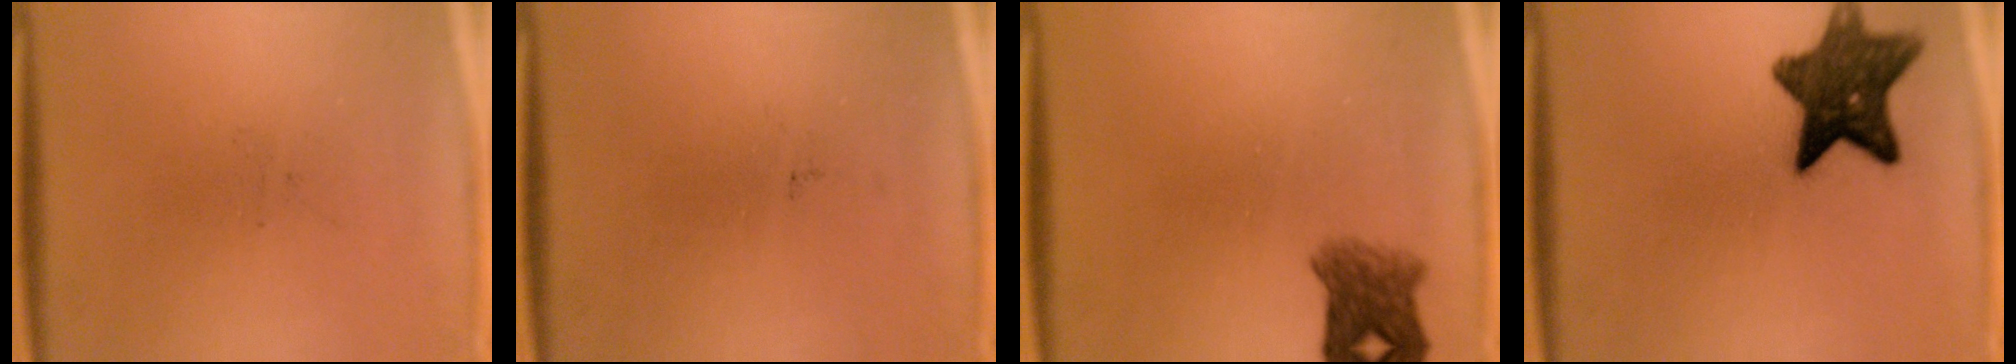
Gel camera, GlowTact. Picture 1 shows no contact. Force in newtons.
{"total": 0.0}
{"total": 4.2}
{"total": 11.2}